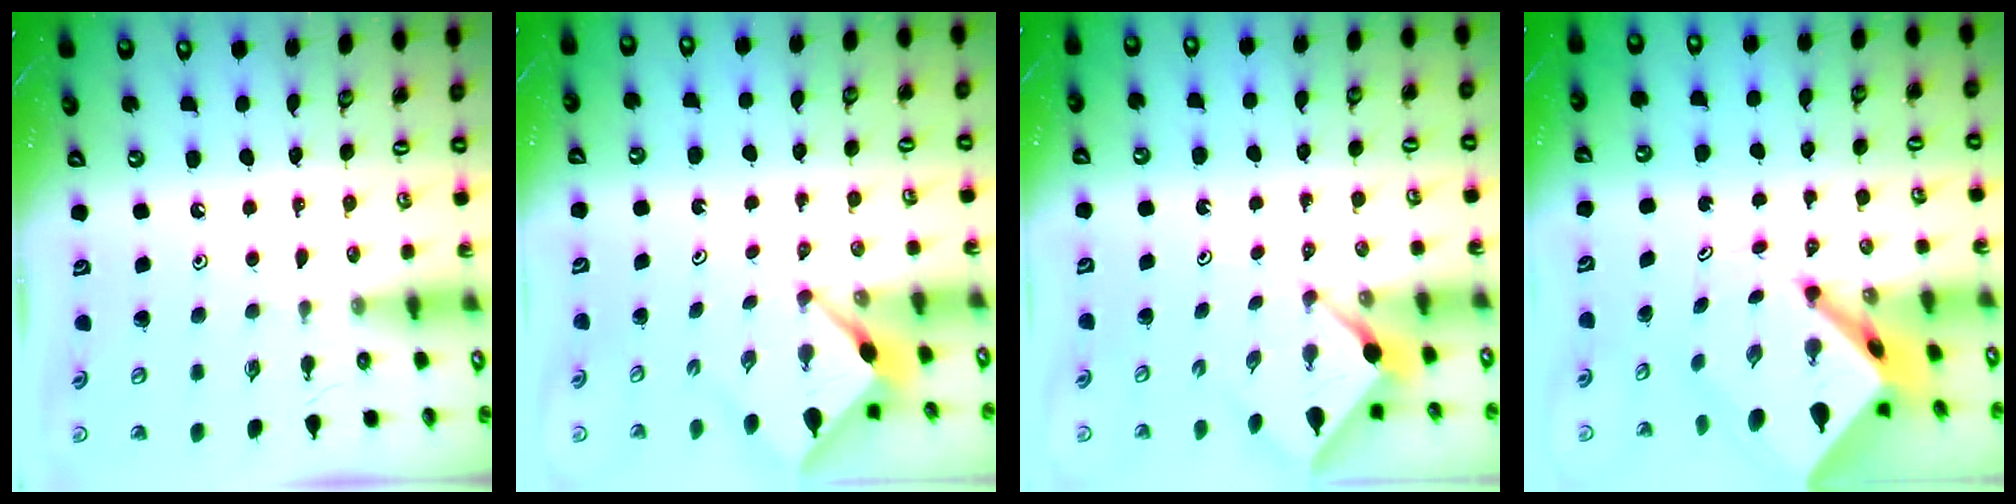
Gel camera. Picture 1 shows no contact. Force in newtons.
{"total": 2.9, "press": 2.9, "slide": 0.4}
{"total": 2.4, "press": 2.4, "slide": 0.4}
{"total": 8.9, "press": 8.9, "slide": 0.8}